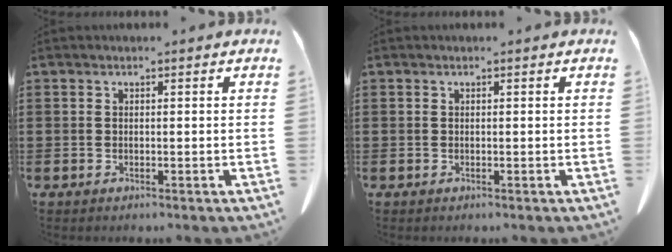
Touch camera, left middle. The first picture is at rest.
{"total": 0.0}